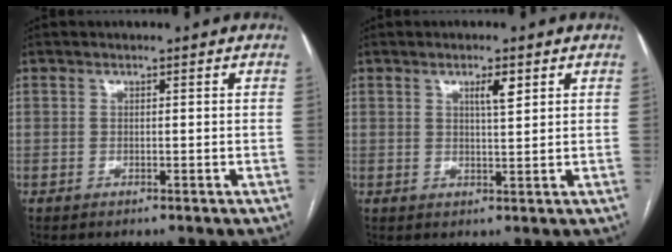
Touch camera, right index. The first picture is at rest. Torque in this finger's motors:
{"motor_torque": [0.27, -0.13, 0.06, 0.05]}